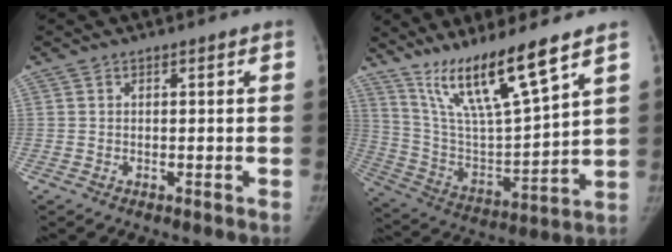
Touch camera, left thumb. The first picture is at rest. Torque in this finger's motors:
{"motor_torque": [1.16, -0.37, 1.53, -1.25, 0.18]}